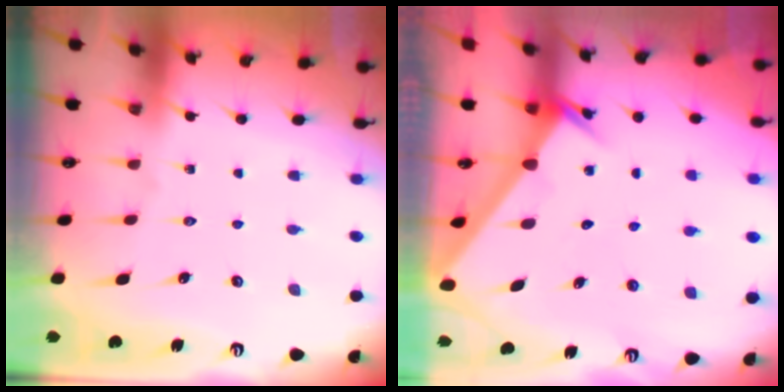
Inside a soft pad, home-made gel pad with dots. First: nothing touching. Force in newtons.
{"total": 2.7, "press": 2.7, "slide": 0.3}